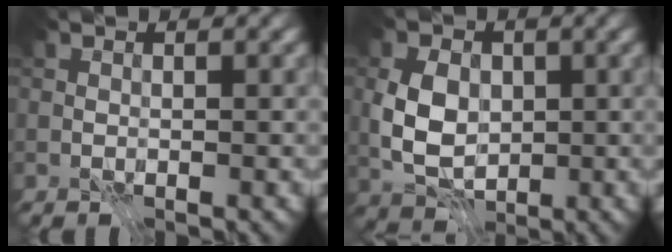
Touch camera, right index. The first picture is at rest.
{"total": 5.6, "force": [-0.4, 3.9, 4.0], "torque": [-0.085, 0.001, -0.016]}